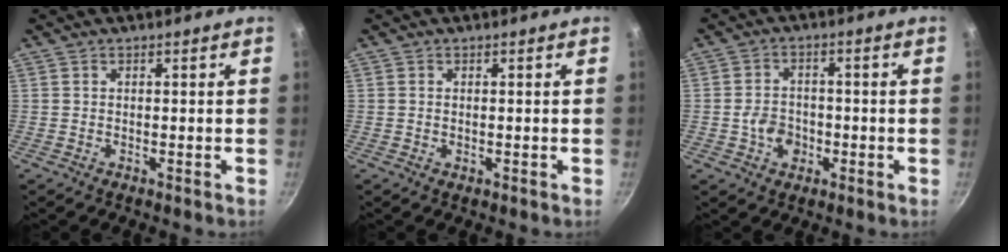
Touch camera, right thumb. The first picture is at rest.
{"total": 0.6, "force": [0.0, 0.4, 0.5], "torque": [-0.007, 0.000, 0.001]}
{"total": 5.6, "force": [-1.6, 4.4, 3.0], "torque": [-0.031, 0.017, -0.029]}